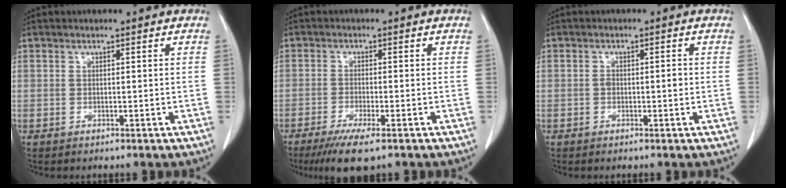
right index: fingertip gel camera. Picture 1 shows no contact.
{"total": 6.5, "force": [-4.3, 0.8, 4.7], "torque": [-0.081, -0.016, -0.068]}
{"total": 1.8, "force": [-0.3, 0.8, 1.5], "torque": [-0.024, 0.004, -0.002]}